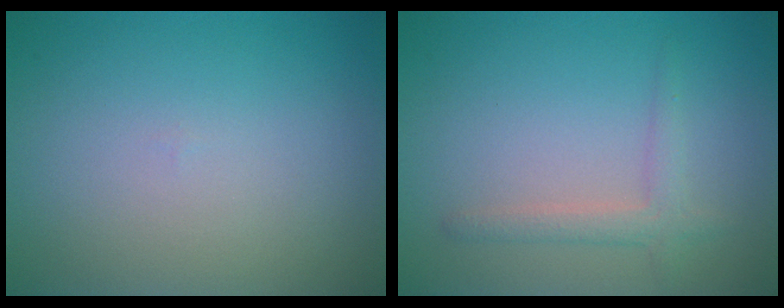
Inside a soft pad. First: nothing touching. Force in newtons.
{"total": 2.0, "press": 1.9, "slide": 0.1}